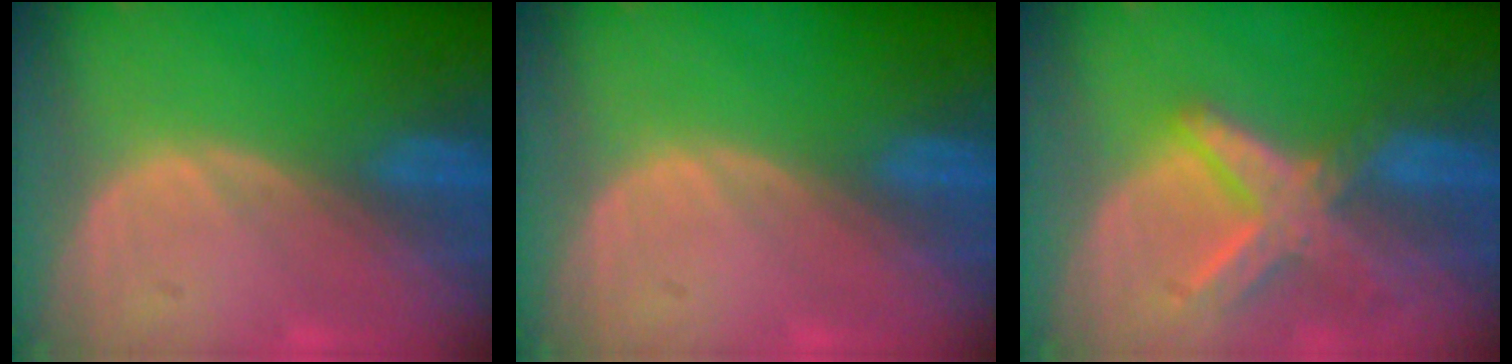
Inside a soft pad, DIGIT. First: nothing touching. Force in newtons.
{"total": 0.0}
{"total": 8.2, "press": 7.0, "slide": 4.2}